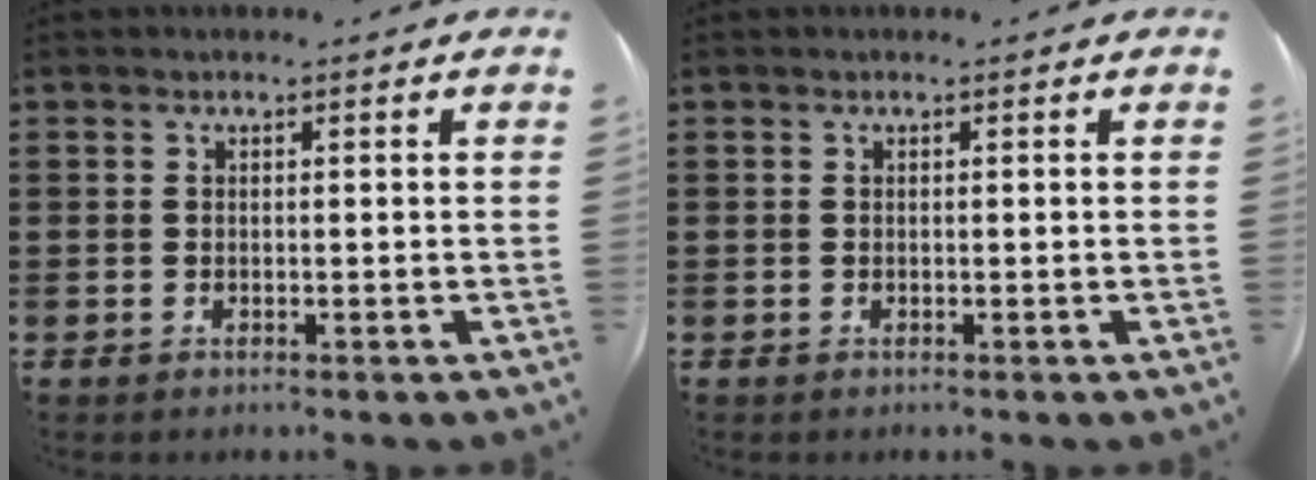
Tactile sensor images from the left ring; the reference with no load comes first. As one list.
[{"total": 0.0}]